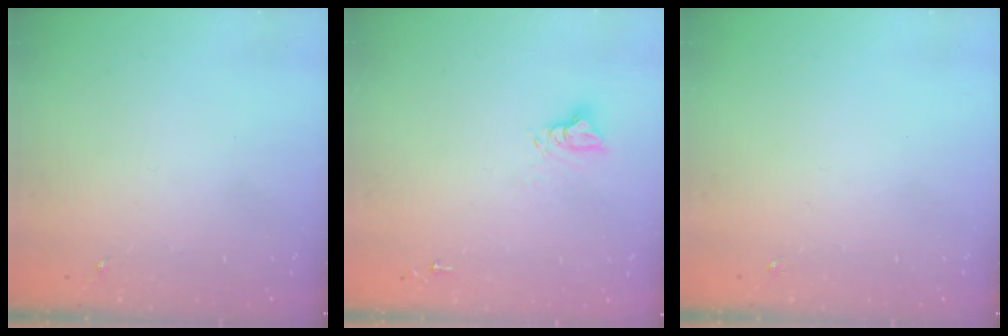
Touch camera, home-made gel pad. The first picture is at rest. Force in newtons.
{"total": 6.2, "press": 6.2, "slide": 0.3}
{"total": 0.0}